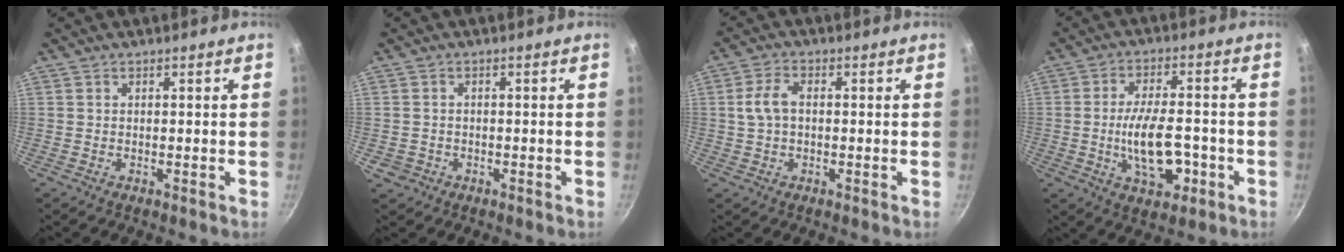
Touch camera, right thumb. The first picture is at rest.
{"total": 1.9, "force": [-0.7, 1.8, 0.2], "torque": [0.002, 0.009, -0.012]}
{"total": 4.7, "force": [0.3, 2.8, 3.8], "torque": [-0.085, 0.014, 0.003]}
{"total": 11.1, "force": [-2.6, 5.4, 9.3], "torque": [-0.150, 0.015, -0.038]}